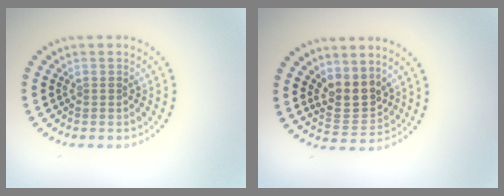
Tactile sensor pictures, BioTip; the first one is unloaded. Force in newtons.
{"total": 3.2, "press": 2.7, "slide": 1.6}